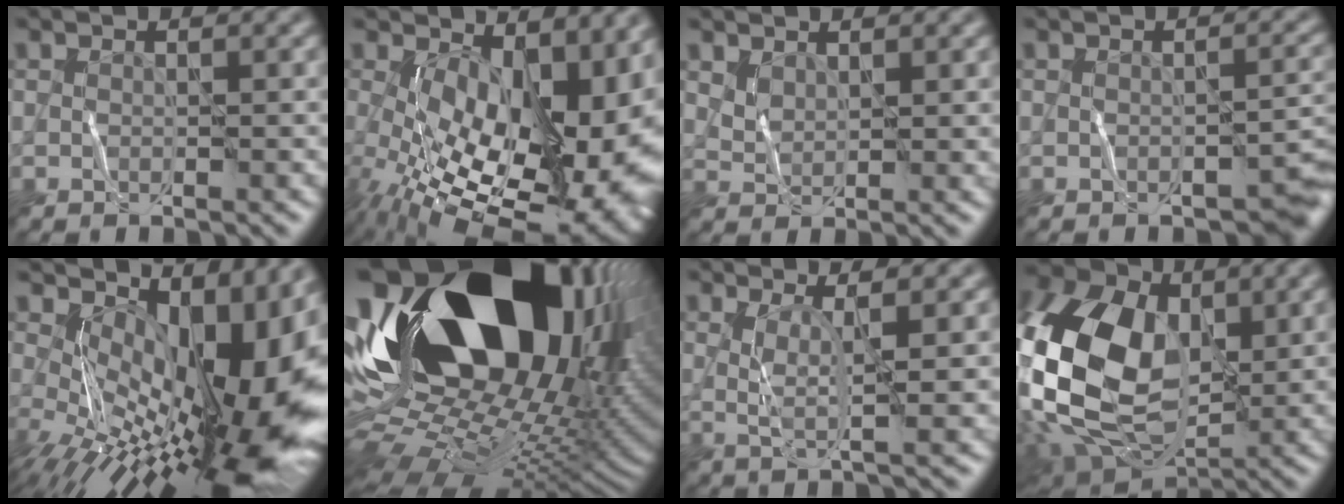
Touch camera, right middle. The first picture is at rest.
{"total": 16.7, "force": [-0.5, 9.2, 13.9], "torque": [-0.179, -0.025, 0.027]}
{"total": 0.9, "force": [0.9, 0.0, 0.1], "torque": [-0.018, 0.000, 0.031]}
{"total": 2.0, "force": [-1.4, 0.4, 1.4], "torque": [-0.022, 0.001, -0.009]}
{"total": 15.1, "force": [0.8, 7.7, 13.0], "torque": [-0.180, -0.013, 0.037]}
{"total": 20.6, "force": [5.9, 12.5, 15.3], "torque": [-0.306, 0.030, 0.108]}
{"total": 3.1, "force": [0.2, 0.2, 3.0], "torque": [-0.076, 0.003, 0.019]}
{"total": 15.2, "force": [0.9, 10.1, 11.2], "torque": [-0.275, 0.014, 0.007]}